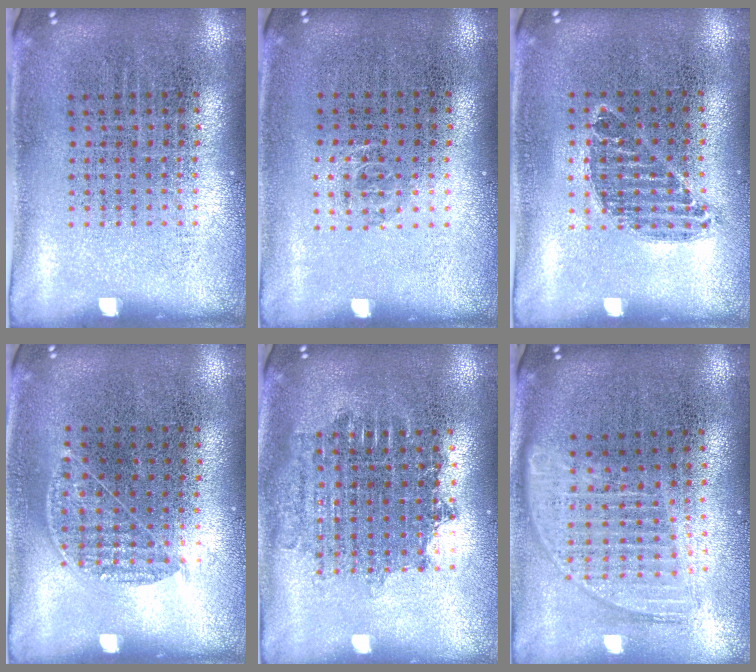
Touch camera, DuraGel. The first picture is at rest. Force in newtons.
{"total": 0.6, "press": 0.4, "slide": 0.4}
{"total": 0.7, "press": 0.7, "slide": 0.2}
{"total": 0.8, "press": 0.7, "slide": 0.5}
{"total": 1.8, "press": 1.5, "slide": 1.0}
{"total": 1.8, "press": 1.5, "slide": 0.9}